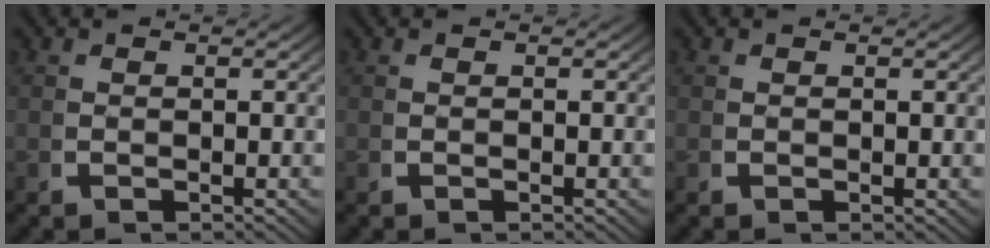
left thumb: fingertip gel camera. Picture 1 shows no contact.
{"total": 0.0}
{"total": 0.0}